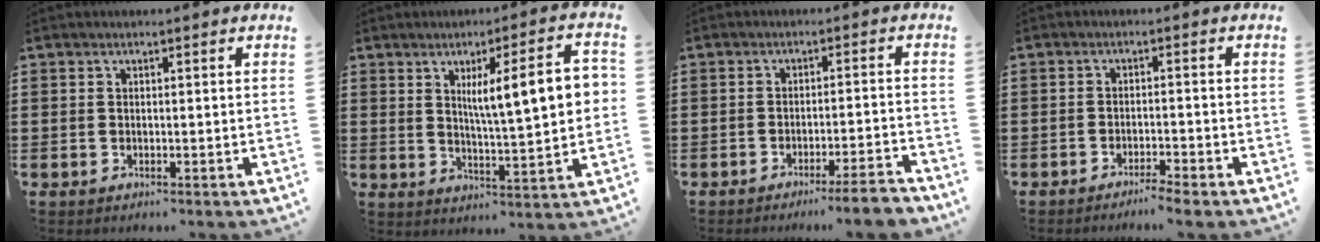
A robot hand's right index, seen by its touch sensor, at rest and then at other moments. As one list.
[{"total": 10.5, "force": [2.8, 1.9, 10.0], "torque": [-0.165, 0.003, 0.038]}, {"total": 4.3, "force": [-3.6, -0.5, 2.3], "torque": [-0.036, -0.014, -0.066]}, {"total": 2.2, "force": [-2.0, -0.2, 0.8], "torque": [-0.015, 0.001, -0.040]}]